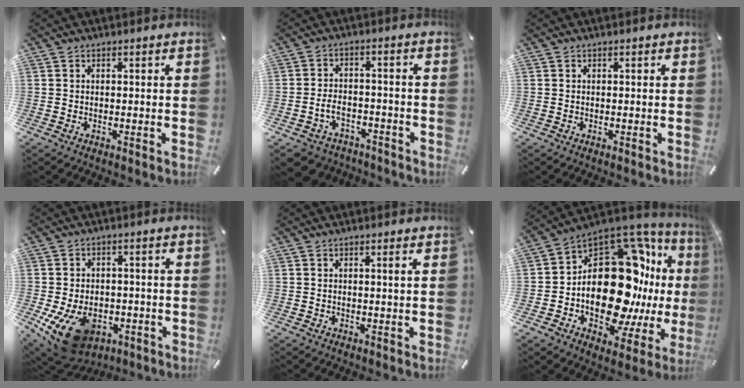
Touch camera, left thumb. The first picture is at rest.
{"total": 5.7, "force": [-3.0, 4.2, 2.4], "torque": [-0.053, 0.016, -0.056]}
{"total": 0.0}
{"total": 13.2, "force": [-5.2, 9.0, 8.1], "torque": [-0.151, 0.023, -0.085]}
{"total": 1.0, "force": [0.2, -0.1, 1.0], "torque": [-0.019, -0.002, 0.002]}
{"total": 24.6, "force": [-0.7, 14.7, 19.8], "torque": [-0.334, -0.040, 0.001]}